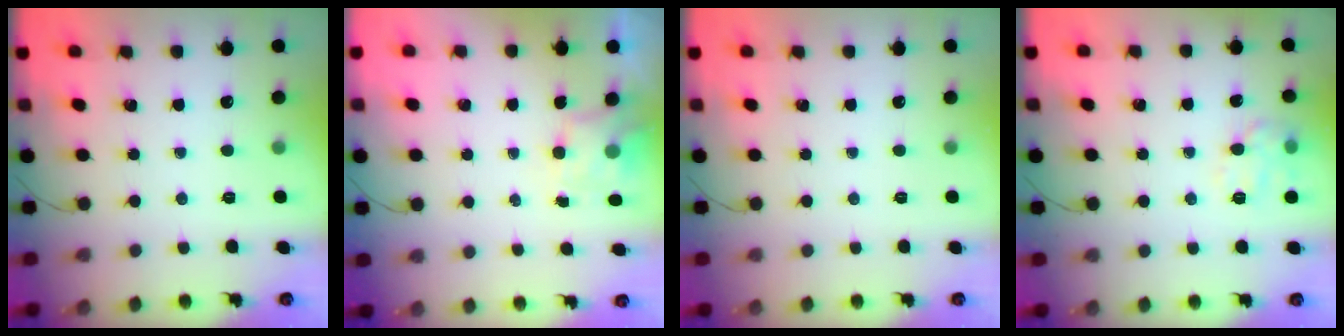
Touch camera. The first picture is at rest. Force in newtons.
{"total": 3.6, "press": 3.5, "slide": 0.9}
{"total": 0.0}
{"total": 10.2, "press": 10.2, "slide": 0.4}